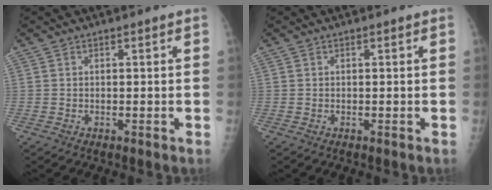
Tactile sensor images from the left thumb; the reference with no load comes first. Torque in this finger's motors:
{"motor_torque": [-0.16, -0.12, 0.04, -0.04, 0.00]}